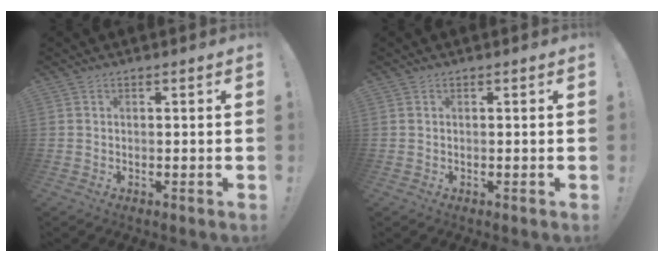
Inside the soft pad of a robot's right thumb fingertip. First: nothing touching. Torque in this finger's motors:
{"motor_torque": [0.02, 0.24, -0.02, 0.05, -0.05]}